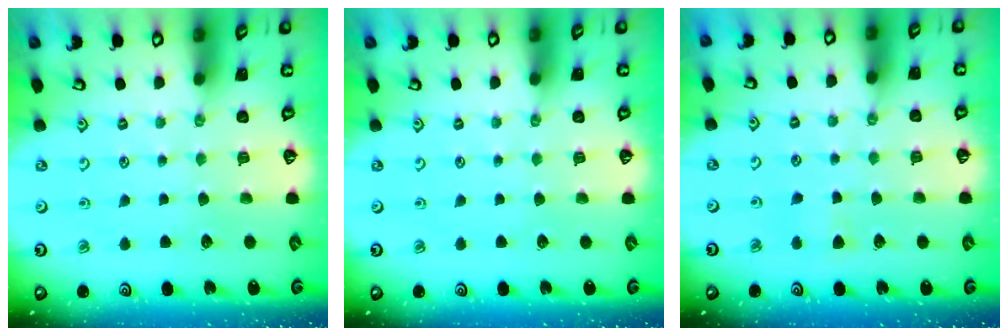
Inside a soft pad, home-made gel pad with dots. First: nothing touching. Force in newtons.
{"total": 0.0}
{"total": 3.4, "press": 3.4, "slide": 0.6}